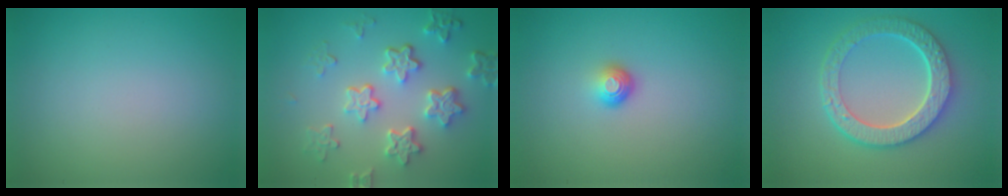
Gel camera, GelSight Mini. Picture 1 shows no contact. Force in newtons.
{"total": 5.6, "press": 4.3, "slide": 3.6}
{"total": 1.6, "press": 1.0, "slide": 1.2}
{"total": 6.2, "press": 5.0, "slide": 3.6}